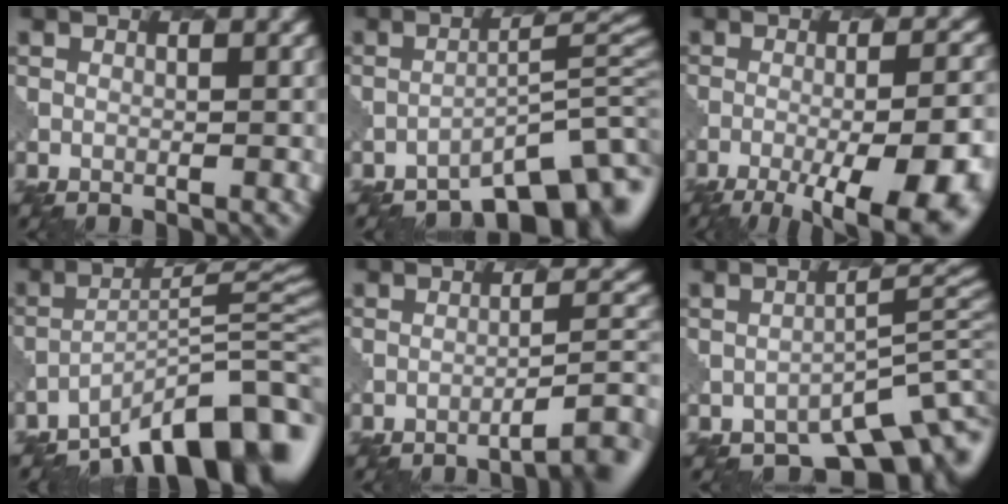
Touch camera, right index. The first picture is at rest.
{"total": 7.5, "force": [-6.0, 1.9, 4.0], "torque": [-0.043, 0.005, -0.097]}
{"total": 13.5, "force": [-7.6, 5.0, 10.0], "torque": [-0.113, -0.017, -0.096]}
{"total": 10.8, "force": [-8.1, 2.4, 6.7], "torque": [-0.093, 0.012, -0.141]}
{"total": 4.9, "force": [-3.5, 1.0, 3.2], "torque": [-0.033, 0.017, -0.052]}
{"total": 7.9, "force": [-6.2, 2.9, 3.9], "torque": [-0.036, -0.008, -0.095]}